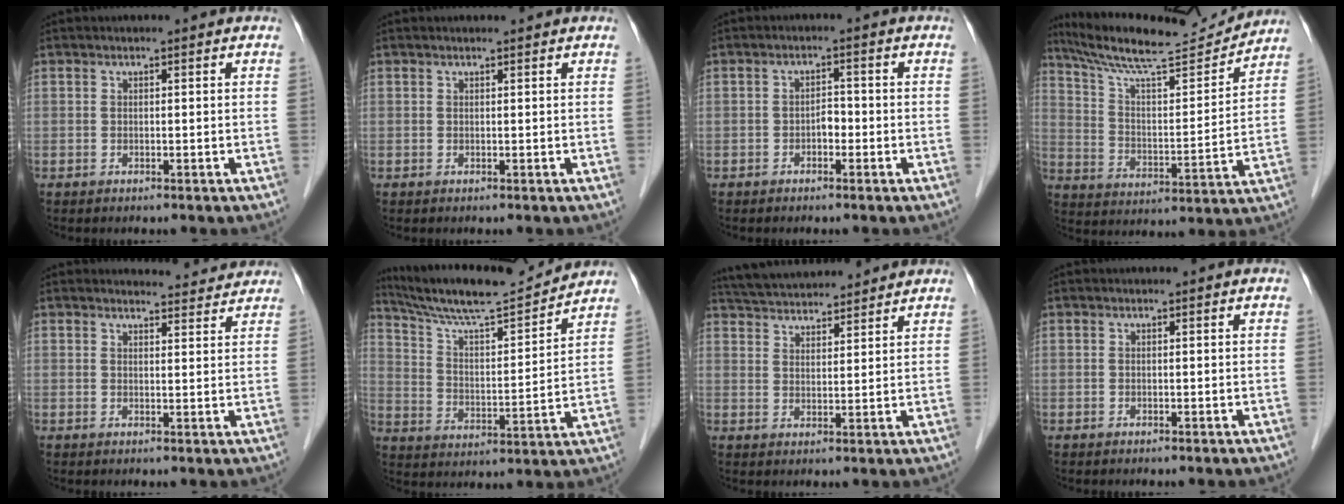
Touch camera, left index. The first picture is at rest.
{"total": 1.2, "force": [1.1, 0.0, 0.4], "torque": [-0.008, 0.007, 0.015]}
{"total": 1.8, "force": [-0.9, 1.0, 1.3], "torque": [-0.016, 0.004, -0.017]}
{"total": 17.7, "force": [16.6, 0.9, 6.2], "torque": [-0.114, -0.004, 0.265]}
{"total": 5.8, "force": [5.7, 1.0, 0.3], "torque": [-0.001, 0.001, 0.056]}
{"total": 15.4, "force": [14.6, 0.2, 5.2], "torque": [-0.102, 0.002, 0.243]}
{"total": 12.3, "force": [11.6, 1.9, 3.5], "torque": [-0.065, 0.033, 0.185]}
{"total": 0.0}